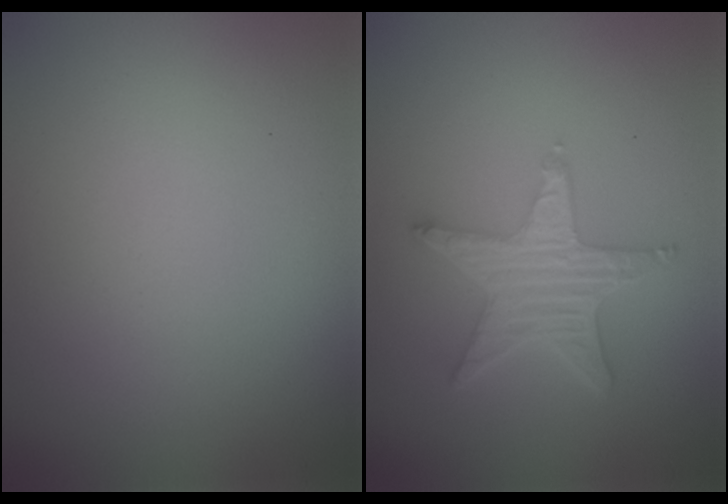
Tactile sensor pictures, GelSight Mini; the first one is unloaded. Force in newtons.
{"total": 4.8, "press": 3.9, "slide": 2.8}